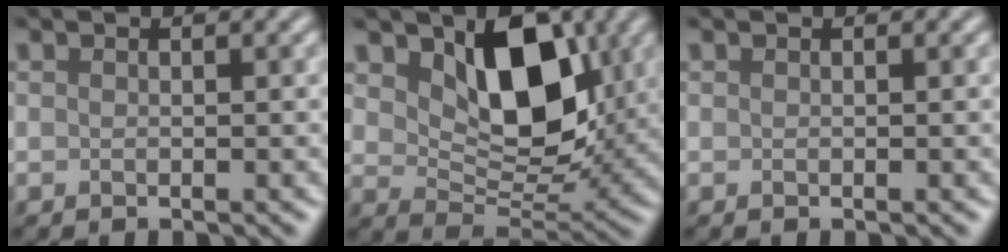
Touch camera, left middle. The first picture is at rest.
{"total": 7.7, "force": [2.6, 4.6, 5.7], "torque": [-0.091, -0.015, 0.049]}
{"total": 0.0}